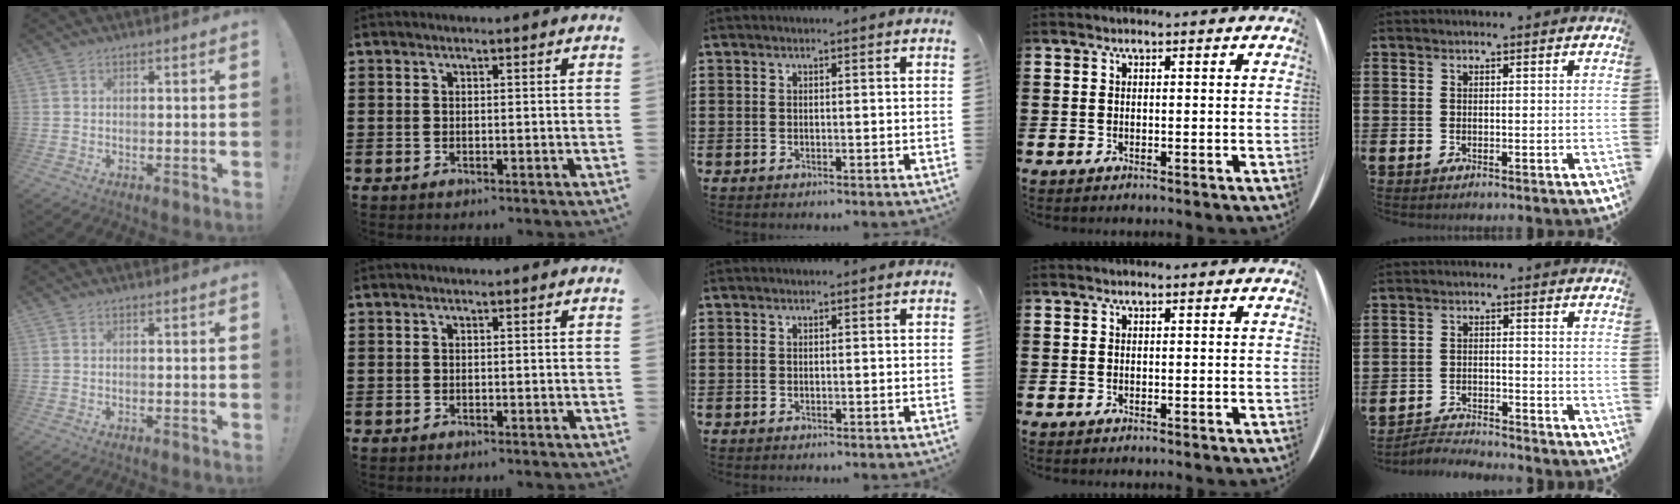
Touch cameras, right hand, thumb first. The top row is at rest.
{"little": {"total": 2.9, "force": [-2.9, 0.1, 0.0], "torque": [-0.006, 0.004, -0.063]}}